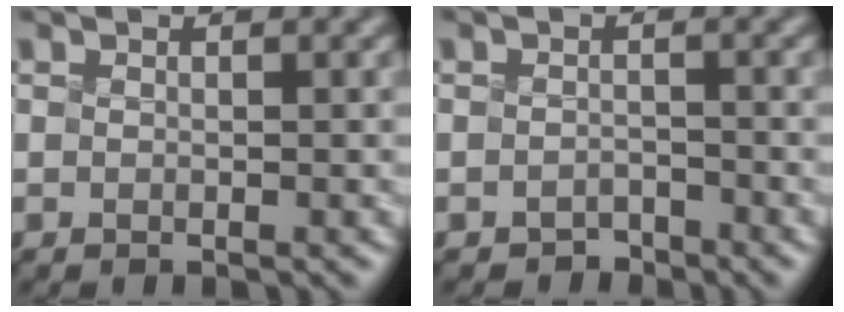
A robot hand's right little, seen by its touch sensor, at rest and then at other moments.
{"total": 1.3, "force": [-1.1, 0.6, 0.1], "torque": [0.001, 0.006, -0.021]}